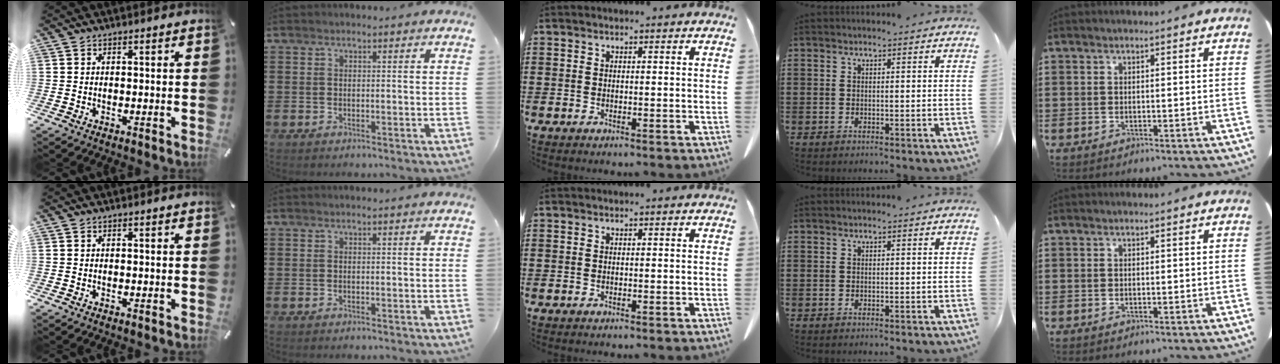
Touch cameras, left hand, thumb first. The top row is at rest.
{}